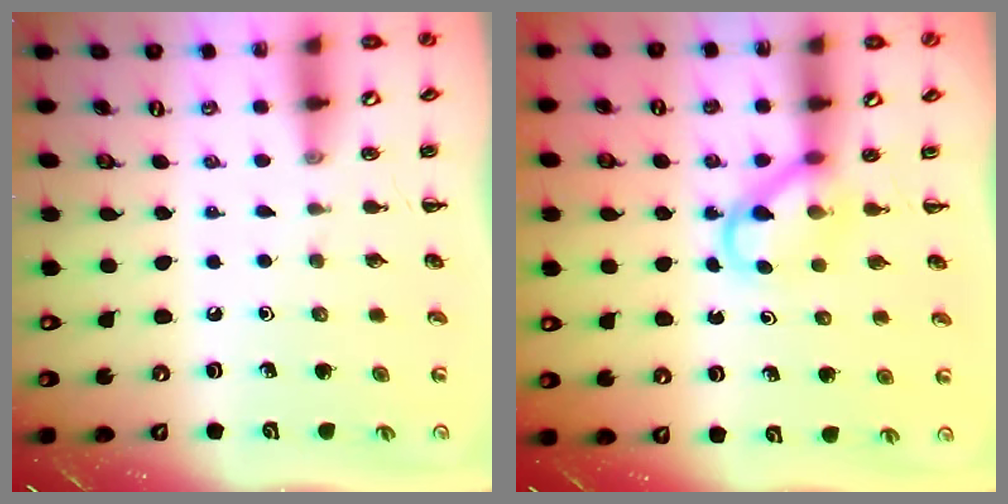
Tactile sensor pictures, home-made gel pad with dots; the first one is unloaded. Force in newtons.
{"total": 3.8, "press": 3.6, "slide": 1.0}